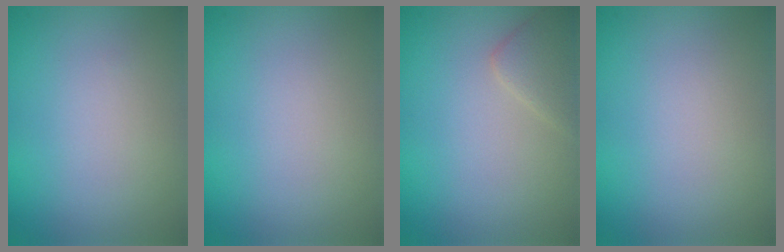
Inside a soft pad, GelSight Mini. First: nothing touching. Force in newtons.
{"total": 0.0}
{"total": 2.2, "press": 2.2, "slide": 0.2}
{"total": 0.0}